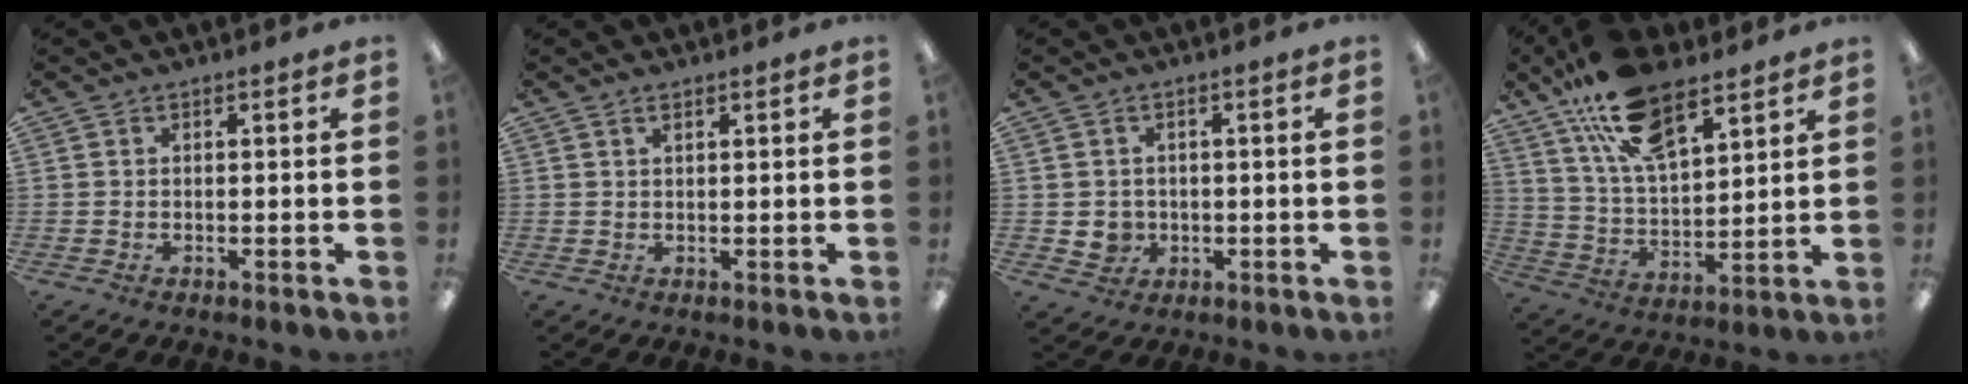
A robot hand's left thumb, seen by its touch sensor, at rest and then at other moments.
{"total": 1.5, "force": [1.1, 0.5, 1.0], "torque": [-0.022, 0.001, 0.019]}
{"total": 3.2, "force": [0.1, 3.1, 0.9], "torque": [-0.011, 0.001, 0.003]}
{"total": 18.3, "force": [12.1, 8.3, 11.0], "torque": [-0.205, -0.044, 0.217]}